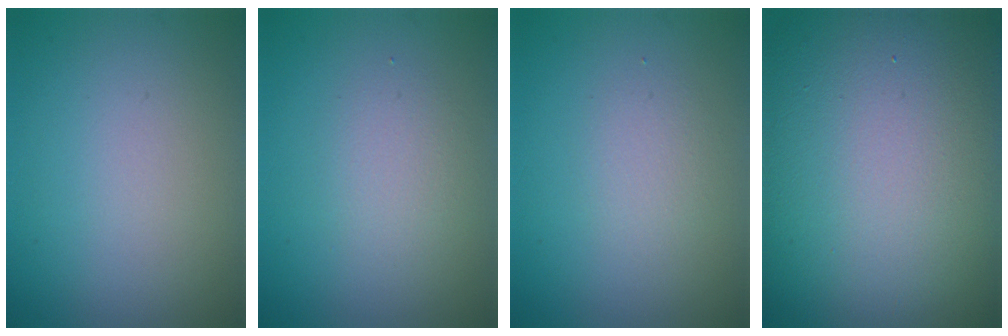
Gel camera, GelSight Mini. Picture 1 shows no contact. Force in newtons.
{"total": 2.0, "press": 2.0, "slide": 0.1}
{"total": 1.5, "press": 1.4, "slide": 0.1}
{"total": 22.6, "press": 22.6, "slide": 1.6}